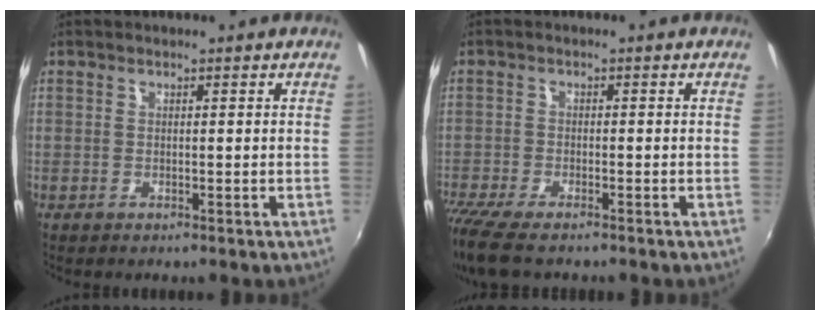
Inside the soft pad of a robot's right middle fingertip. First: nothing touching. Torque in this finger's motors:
{"motor_torque": [1.09, -1.05, 0.50, 0.18]}